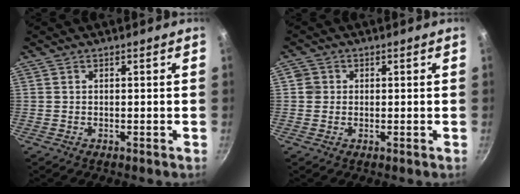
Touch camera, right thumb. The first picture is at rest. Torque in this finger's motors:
{"motor_torque": [0.52, 0.45, 0.48, 0.31, -0.03]}